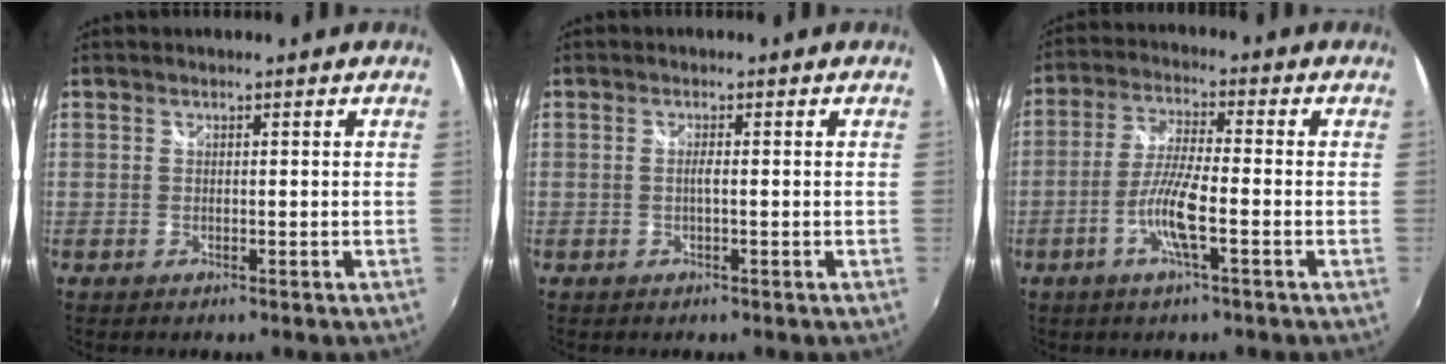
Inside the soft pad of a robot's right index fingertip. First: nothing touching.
{"total": 1.0, "force": [-0.2, -0.1, 1.0], "torque": [-0.018, 0.001, -0.006]}
{"total": 7.7, "force": [-3.0, 0.7, 7.0], "torque": [-0.146, -0.003, -0.060]}